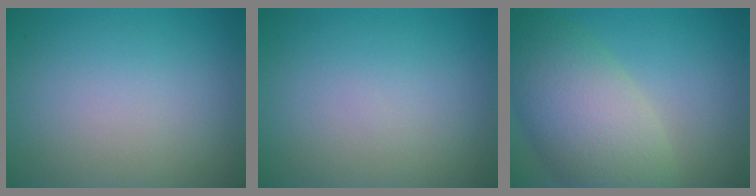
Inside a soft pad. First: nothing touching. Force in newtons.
{"total": 0.0}
{"total": 8.4, "press": 8.4, "slide": 0.6}